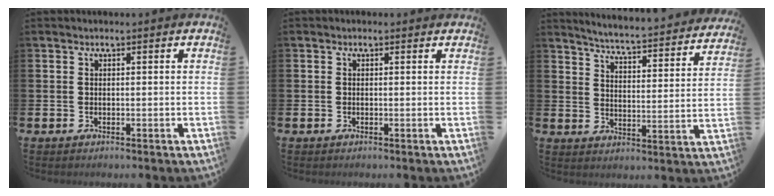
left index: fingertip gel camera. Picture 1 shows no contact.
{"total": 0.0}
{"total": 5.0, "force": [4.8, -0.3, 1.0], "torque": [-0.044, -0.045, 0.078]}